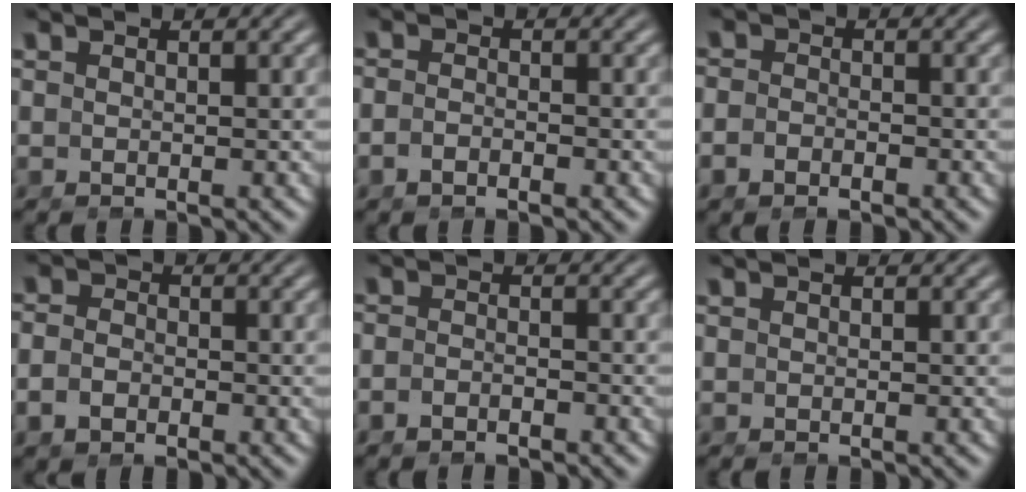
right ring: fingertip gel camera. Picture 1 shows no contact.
{"total": 1.5, "force": [-1.2, 0.4, 0.7], "torque": [-0.016, -0.007, -0.022]}
{"total": 2.1, "force": [-1.5, 1.2, 0.7], "torque": [-0.022, -0.011, -0.025]}
{"total": 2.5, "force": [-1.2, 1.9, 1.2], "torque": [-0.029, -0.014, -0.019]}
{"total": 2.1, "force": [-1.9, 0.5, 0.6], "torque": [-0.015, -0.007, -0.031]}
{"total": 0.0}